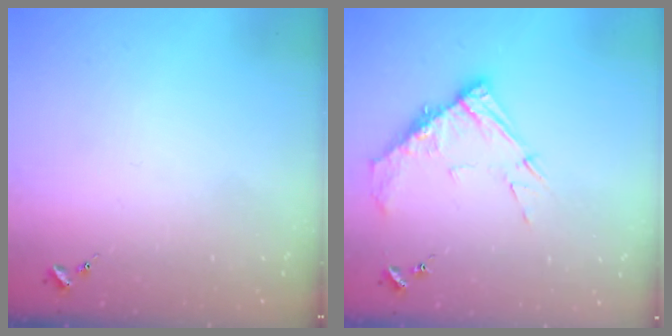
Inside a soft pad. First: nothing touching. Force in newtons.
{"total": 11.1, "press": 11.0, "slide": 1.1}